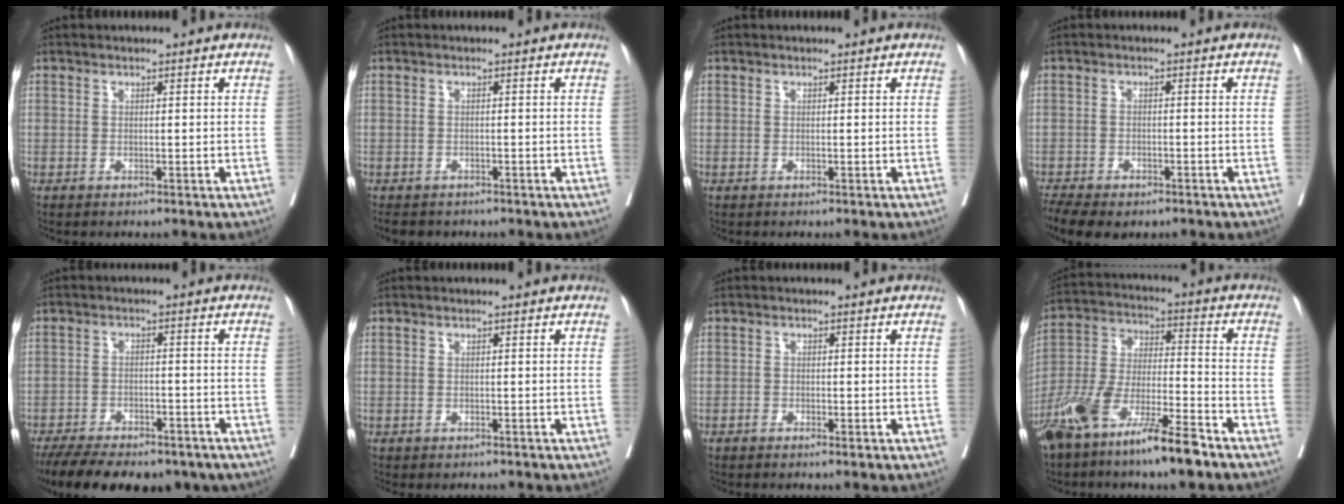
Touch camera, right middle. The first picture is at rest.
{"total": 4.7, "force": [-4.0, 2.1, 1.4], "torque": [-0.023, -0.005, -0.053]}
{"total": 0.0}
{"total": 9.6, "force": [-7.0, 4.3, 4.9], "torque": [-0.096, -0.005, -0.104]}
{"total": 18.7, "force": [-14.3, 7.4, 9.5], "torque": [-0.197, -0.014, -0.198]}
{"total": 1.3, "force": [-1.2, 0.4, 0.3], "torque": [-0.012, -0.003, -0.018]}
{"total": 1.2, "force": [-0.9, 0.4, 0.8], "torque": [-0.013, 0.001, -0.014]}
{"total": 15.1, "force": [-10.5, 2.3, 10.7], "torque": [-0.214, -0.013, -0.196]}